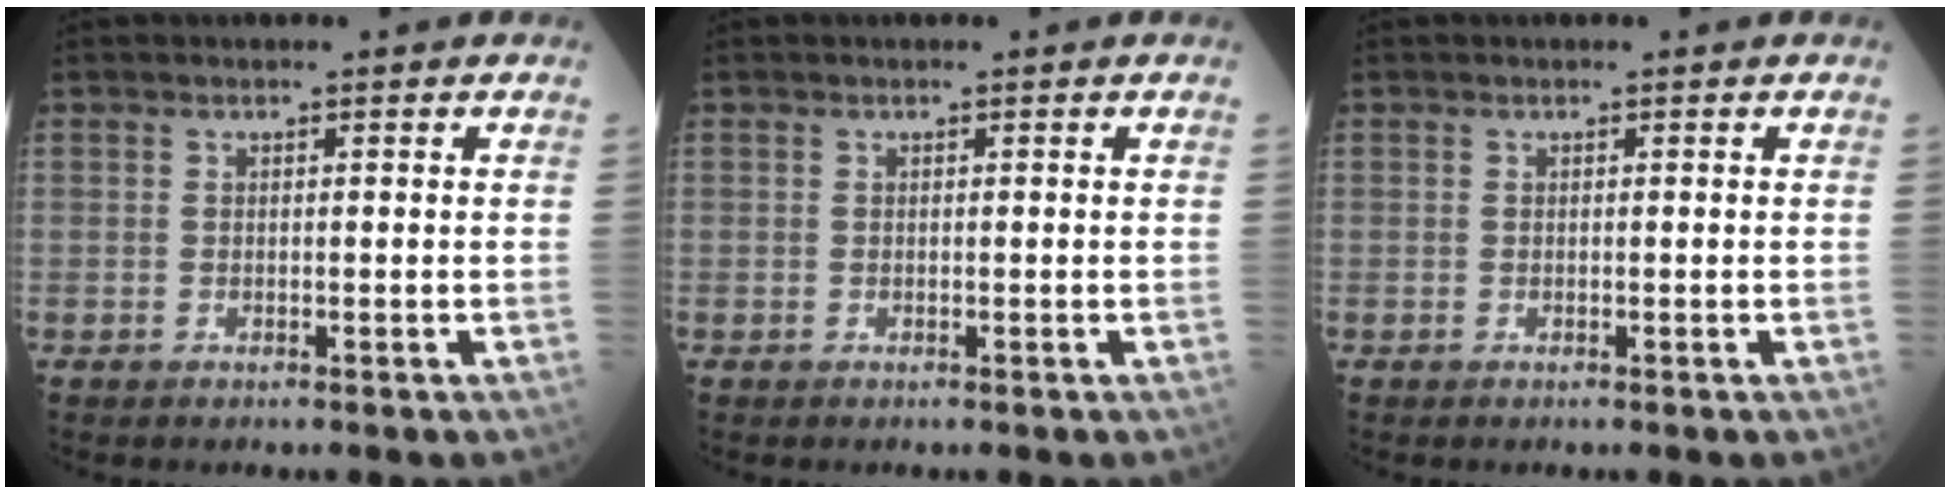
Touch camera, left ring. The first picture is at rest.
{"total": 0.0}
{"total": 0.0}